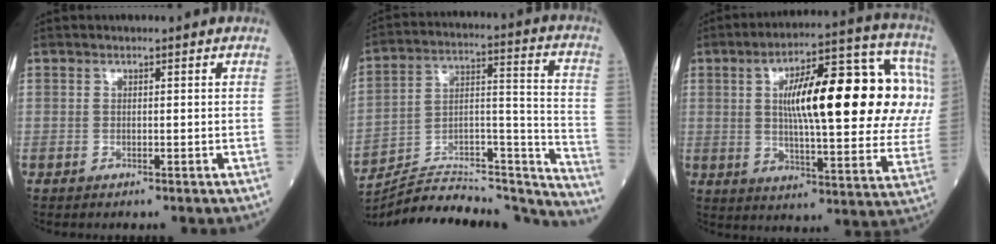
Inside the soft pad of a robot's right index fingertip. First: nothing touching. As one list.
[{"total": 28.4, "force": [-26.9, 3.5, 8.4], "torque": [-0.100, 0.031, -0.395]}, {"total": 25.2, "force": [4.8, 5.6, 24.0], "torque": [-0.302, 0.047, 0.069]}]